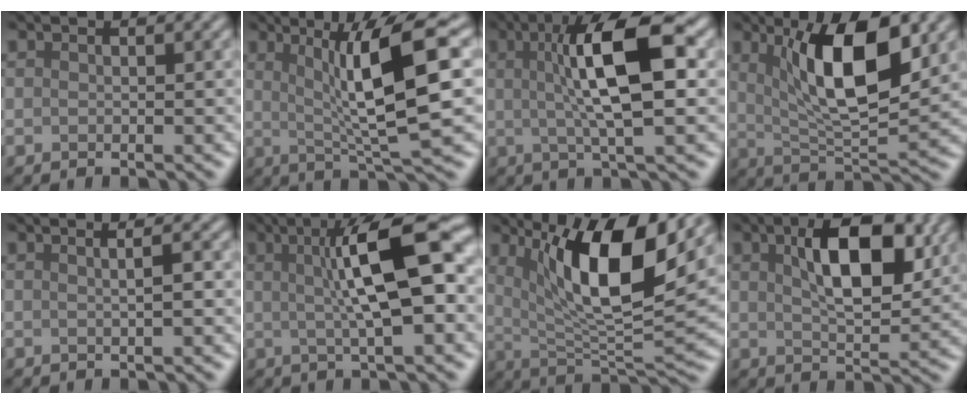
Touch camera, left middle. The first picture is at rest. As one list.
[{"total": 9.3, "force": [1.6, 1.7, 9.0], "torque": [-0.128, 0.002, 0.032]}, {"total": 9.0, "force": [1.5, 2.3, 8.6], "torque": [-0.133, 0.010, 0.022]}, {"total": 8.9, "force": [3.0, 2.8, 7.9], "torque": [-0.131, -0.009, 0.055]}, {"total": 2.0, "force": [0.3, 0.7, 1.9], "torque": [-0.018, 0.001, -0.008]}, {"total": 9.0, "force": [1.4, 2.0, 8.7], "torque": [-0.122, 0.009, 0.018]}, {"total": 10.4, "force": [4.1, 2.9, 9.1], "torque": [-0.144, -0.017, 0.078]}, {"total": 7.6, "force": [2.4, 3.2, 6.5], "torque": [-0.107, 0.007, 0.040]}]